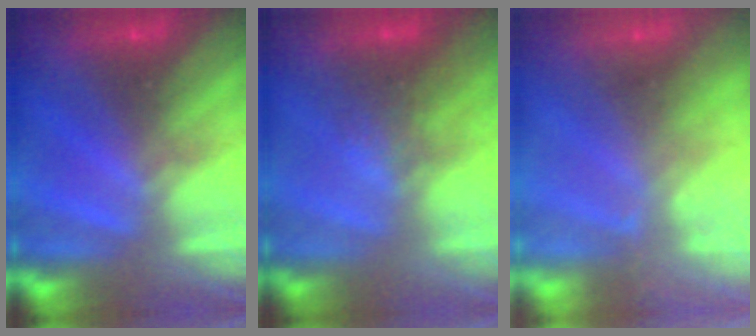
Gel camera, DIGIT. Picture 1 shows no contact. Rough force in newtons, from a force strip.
{"total": 2.7}
{"total": 2.3}